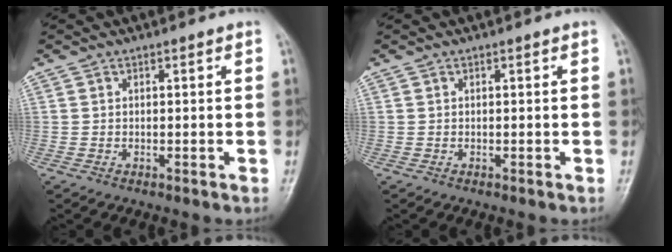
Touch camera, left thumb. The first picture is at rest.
{"total": 0.0}